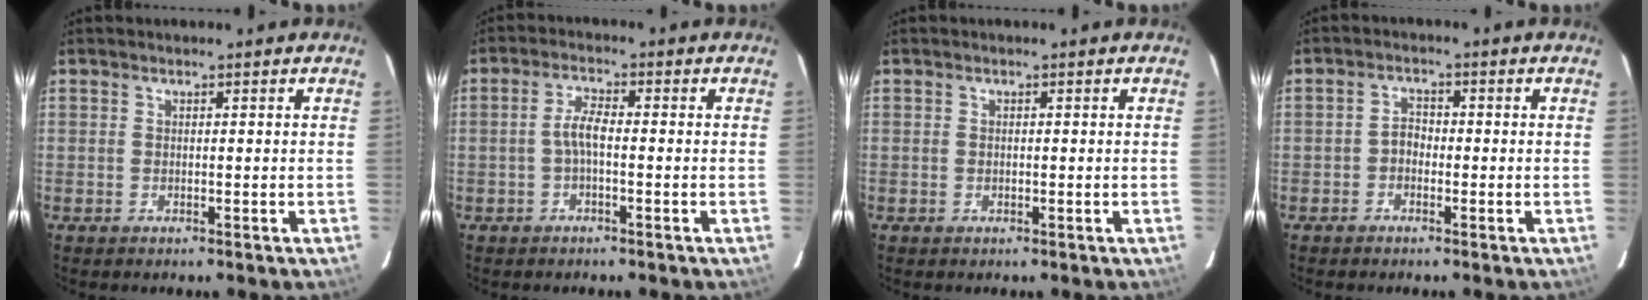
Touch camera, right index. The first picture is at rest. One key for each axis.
{"total": 3.2, "fx": -0.9, "fy": 0.7, "fz": 2.9, "tx": -0.066, "ty": 0.010, "tz": -0.019}
{"total": 0.0}
{"total": 2.1, "fx": -1.1, "fy": 1.5, "fz": 1.0, "tx": -0.018, "ty": 0.009, "tz": -0.024}